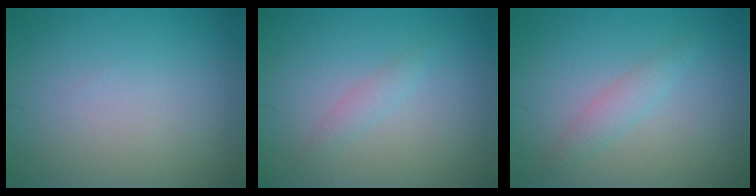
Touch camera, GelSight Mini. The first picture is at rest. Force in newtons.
{"total": 1.2, "press": 1.2, "slide": 0.1}
{"total": 1.6, "press": 1.6, "slide": 0.2}